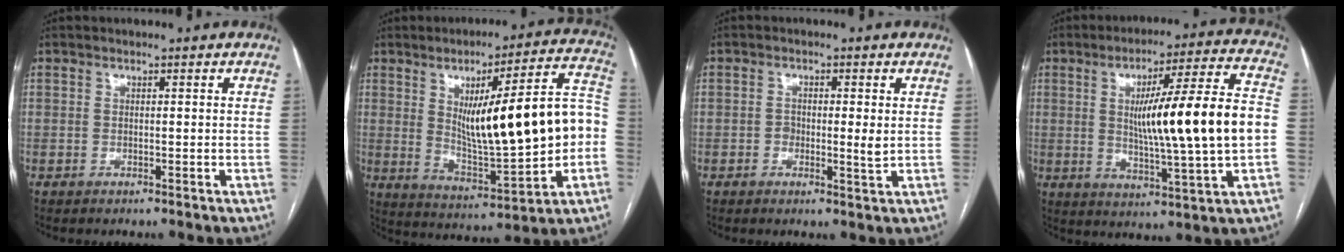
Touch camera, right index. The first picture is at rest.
{"total": 20.1, "force": [0.4, 3.3, 19.8], "torque": [-0.302, 0.020, 0.019]}
{"total": 3.1, "force": [-0.2, 1.1, 2.9], "torque": [-0.043, -0.001, -0.003]}
{"total": 18.2, "force": [0.2, 0.4, 18.2], "torque": [-0.283, 0.007, 0.001]}